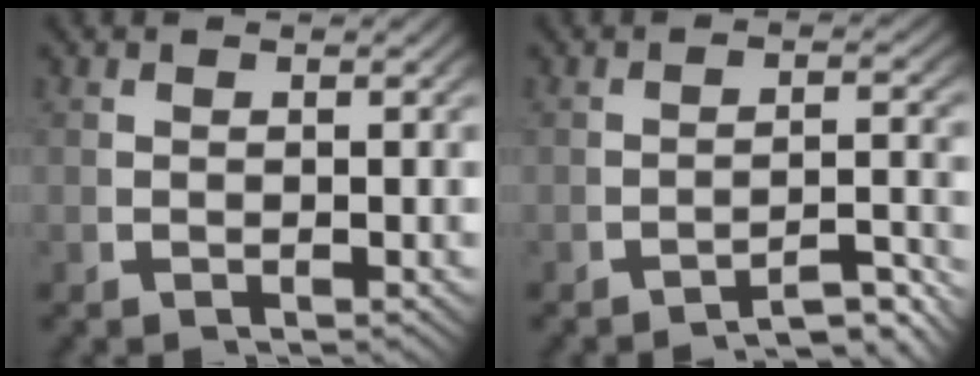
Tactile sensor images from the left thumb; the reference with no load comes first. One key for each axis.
{"total": 4.4, "fx": -3.4, "fy": 1.1, "fz": 2.5, "tx": -0.032, "ty": -0.010, "tz": -0.051}